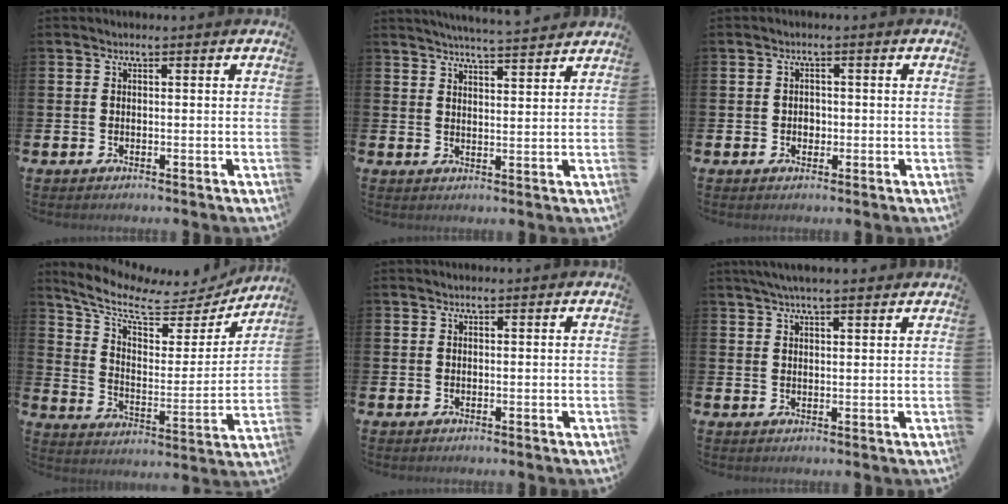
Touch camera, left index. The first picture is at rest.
{"total": 4.5, "force": [4.4, -0.6, 0.5], "torque": [-0.018, -0.027, 0.078]}
{"total": 1.5, "force": [-0.2, 1.3, 0.7], "torque": [-0.005, 0.004, -0.008]}
{"total": 8.6, "force": [7.1, 3.1, 3.7], "torque": [-0.106, -0.048, 0.118]}
{"total": 0.0}
{"total": 3.8, "force": [3.4, 0.3, 1.6], "torque": [-0.038, -0.006, 0.062]}